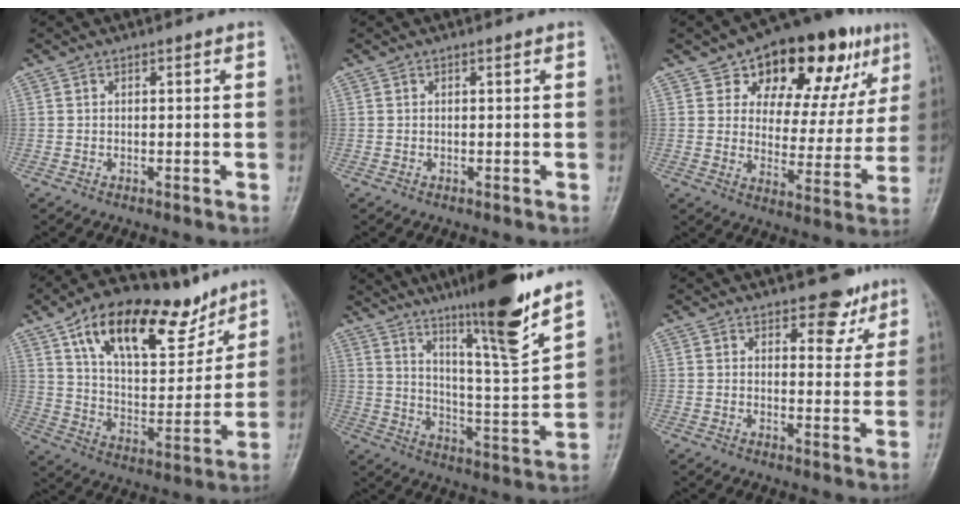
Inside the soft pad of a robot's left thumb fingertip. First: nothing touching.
{"total": 0.0}
{"total": 21.3, "force": [11.1, 11.4, 14.1], "torque": [-0.142, -0.016, 0.162]}
{"total": 22.4, "force": [13.7, 10.6, 14.2], "torque": [-0.188, -0.044, 0.236]}
{"total": 18.2, "force": [13.0, 0.8, 12.6], "torque": [-0.180, -0.078, 0.215]}
{"total": 6.3, "force": [4.3, 3.2, 3.3], "torque": [-0.010, -0.025, 0.058]}